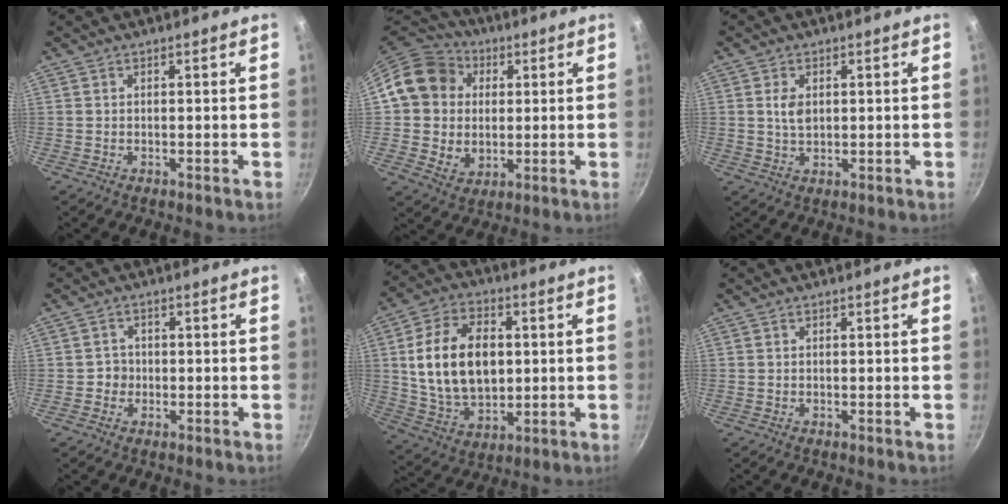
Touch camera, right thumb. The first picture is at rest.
{"total": 15.2, "force": [3.3, 13.0, 7.0], "torque": [-0.098, 0.008, 0.056]}
{"total": 3.6, "force": [0.6, 2.3, 2.7], "torque": [-0.044, -0.003, 0.013]}
{"total": 2.3, "force": [-0.6, 2.1, 0.5], "torque": [0.009, 0.006, -0.013]}
{"total": 17.7, "force": [1.9, 11.6, 13.2], "torque": [-0.217, 0.001, 0.040]}
{"total": 0.0}